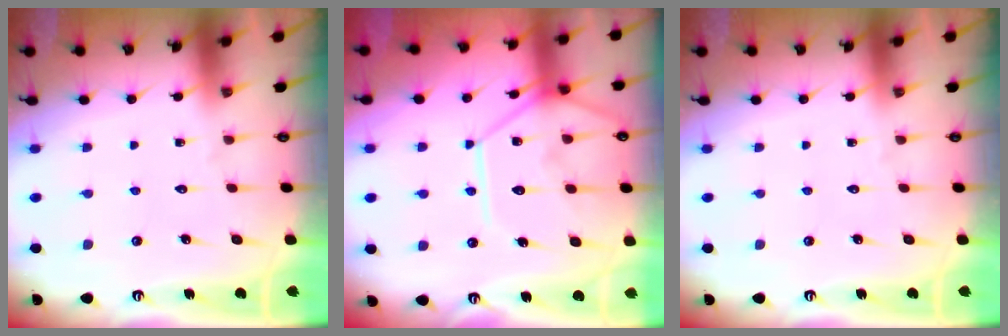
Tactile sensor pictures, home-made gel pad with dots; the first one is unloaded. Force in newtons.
{"total": 13.7, "press": 13.6, "slide": 1.6}
{"total": 0.0}